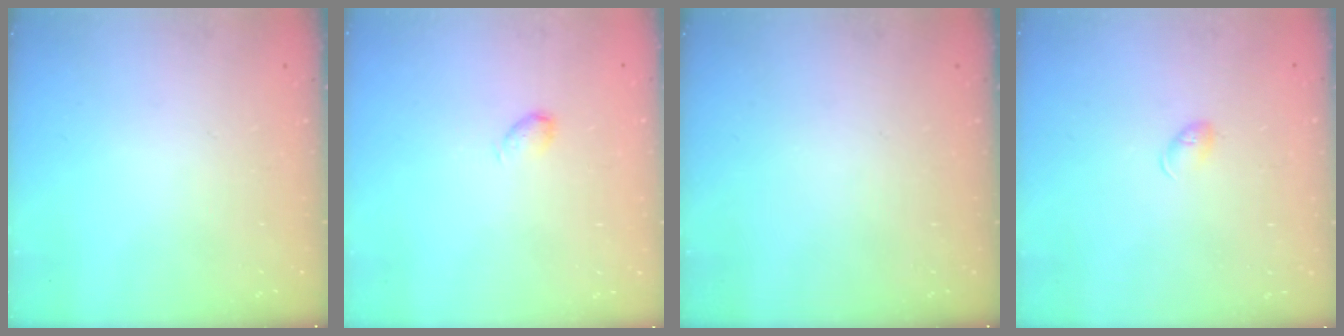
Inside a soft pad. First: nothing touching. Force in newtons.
{"total": 3.8, "press": 3.8, "slide": 0.7}
{"total": 0.0}
{"total": 4.1, "press": 4.0, "slide": 0.7}